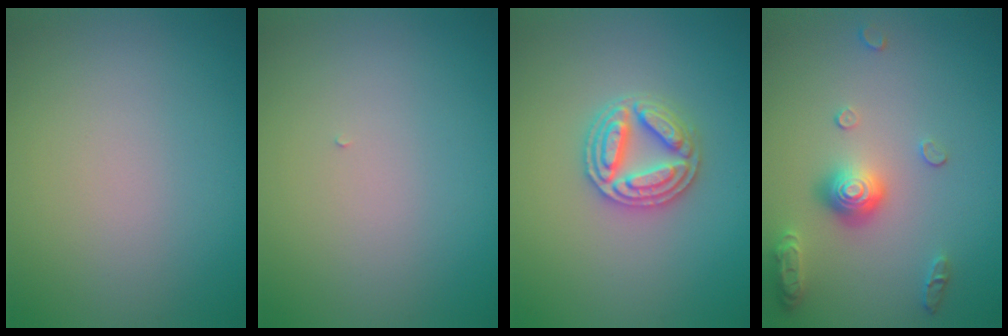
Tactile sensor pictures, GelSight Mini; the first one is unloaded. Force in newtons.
{"total": 0.0}
{"total": 4.5, "press": 4.4, "slide": 0.7}
{"total": 3.7, "press": 3.0, "slide": 2.1}